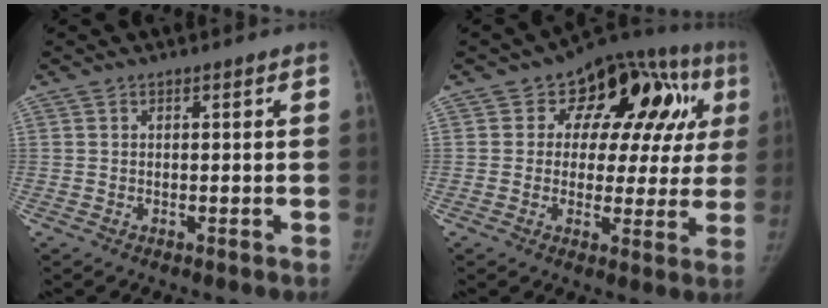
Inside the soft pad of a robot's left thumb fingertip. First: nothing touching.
{"total": 18.3, "force": [5.9, 11.3, 13.1], "torque": [-0.100, 0.018, 0.069]}